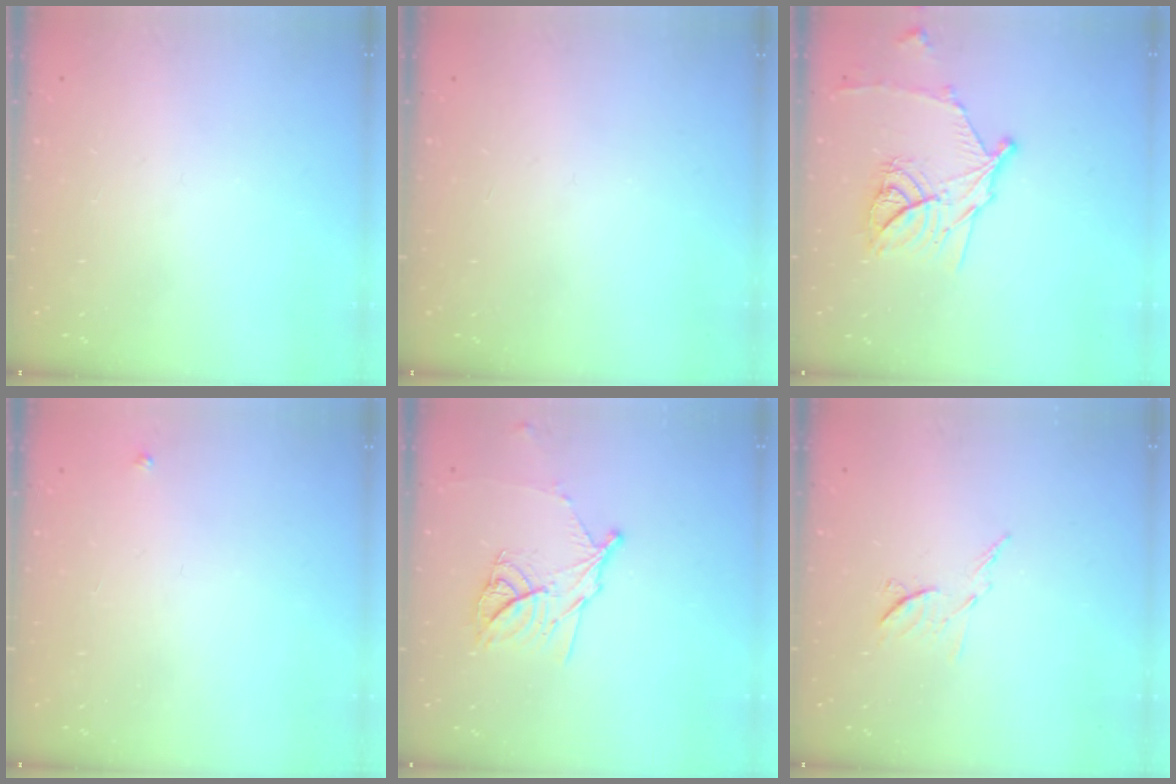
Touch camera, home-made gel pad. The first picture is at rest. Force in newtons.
{"total": 0.0}
{"total": 14.9, "press": 14.9, "slide": 0.8}
{"total": 2.7, "press": 2.7, "slide": 0.3}
{"total": 12.7, "press": 12.7, "slide": 0.7}
{"total": 6.8, "press": 6.8, "slide": 0.5}